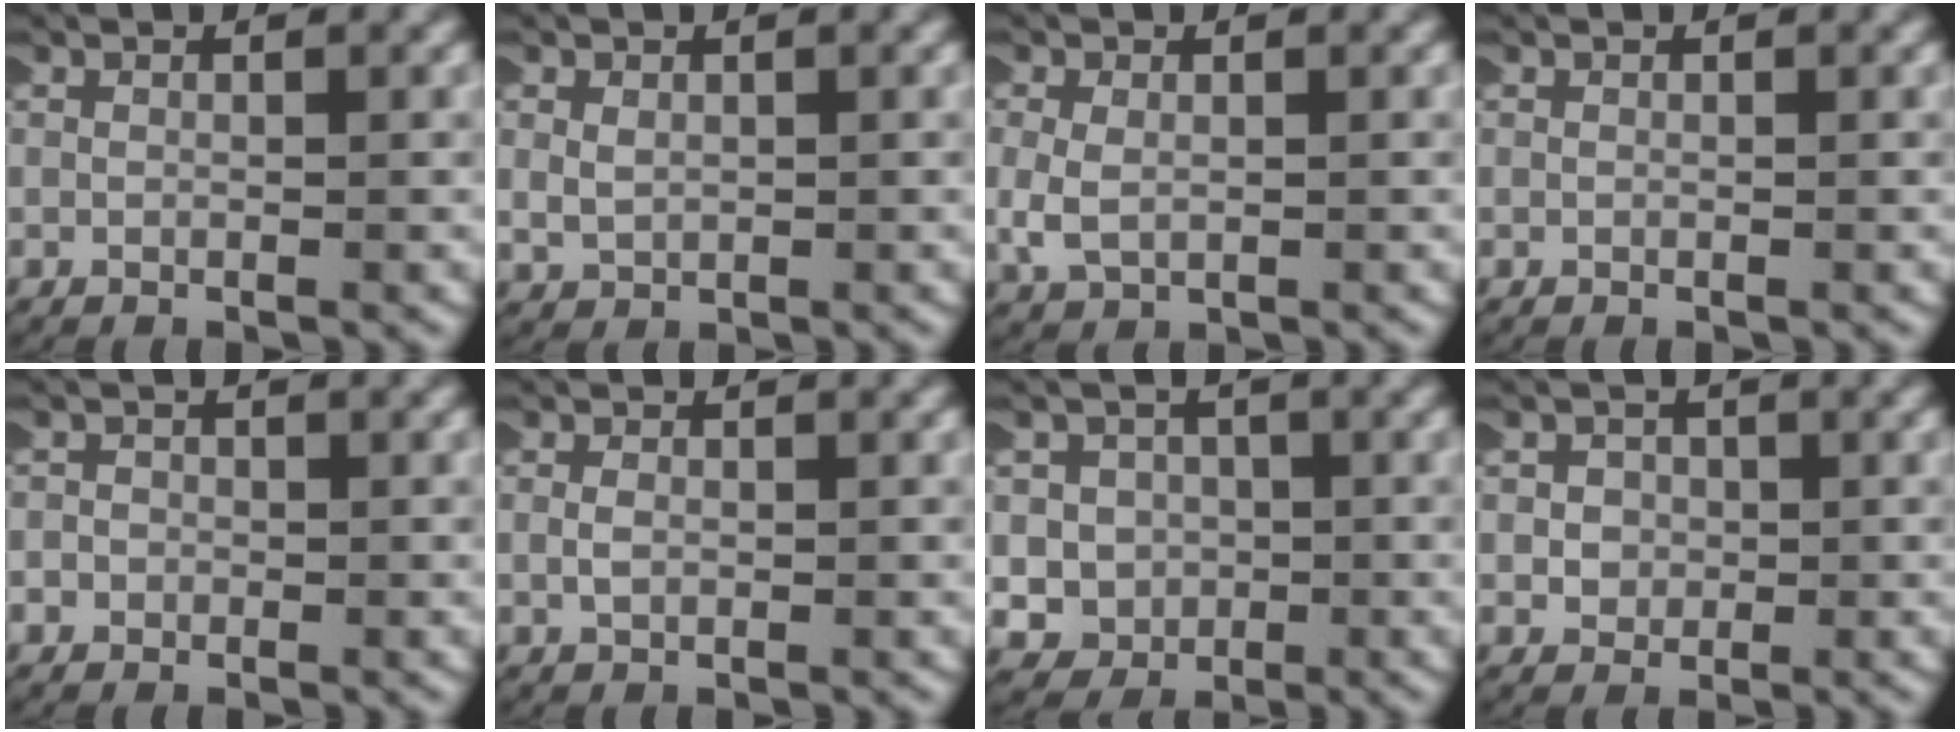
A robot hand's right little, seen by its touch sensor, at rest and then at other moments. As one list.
[{"total": 1.4, "force": [0.5, 1.1, 0.7], "torque": [-0.029, -0.004, 0.016]}, {"total": 2.4, "force": [0.0, 1.8, 1.6], "torque": [-0.058, -0.005, 0.008]}, {"total": 0.0}, {"total": 2.4, "force": [-0.7, 2.3, 0.2], "torque": [-0.011, 0.004, -0.024]}, {"total": 0.8, "force": [0.0, 0.5, 0.6], "torque": [-0.017, 0.002, 0.000]}, {"total": 9.5, "force": [-2.8, 8.9, 1.9], "torque": [-0.068, -0.028, -0.055]}, {"total": 1.9, "force": [-0.4, 1.9, 0.4], "torque": [-0.011, 0.006, -0.010]}]